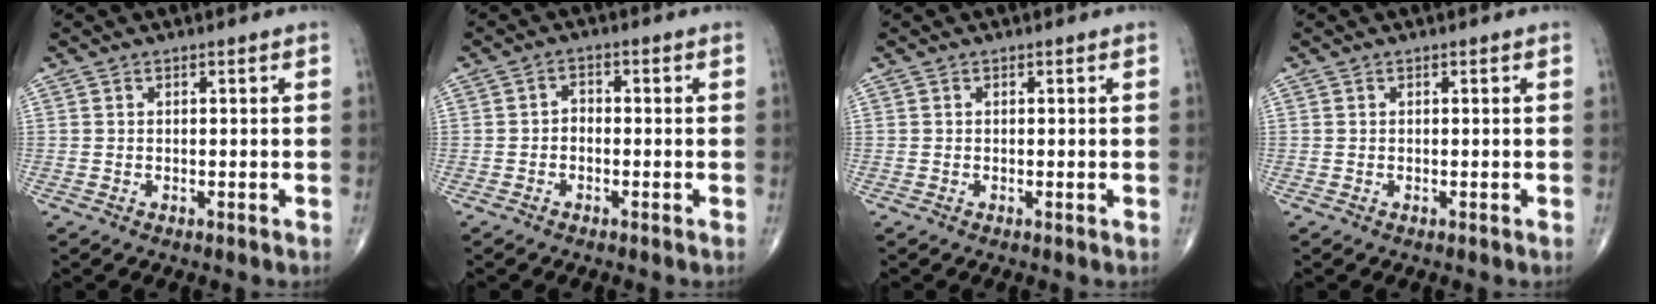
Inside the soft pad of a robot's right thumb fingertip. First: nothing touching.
{"total": 1.9, "force": [-0.6, 1.4, 1.1], "torque": [-0.010, 0.010, -0.016]}
{"total": 0.0}
{"total": 0.0}